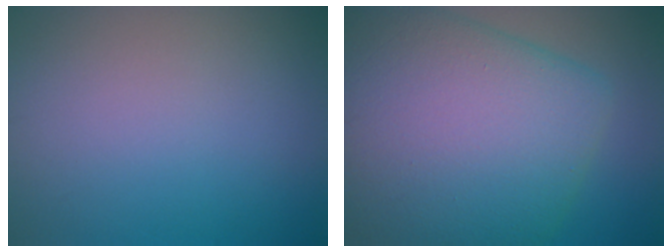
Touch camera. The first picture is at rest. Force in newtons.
{"total": 14.5, "press": 14.5, "slide": 0.4}